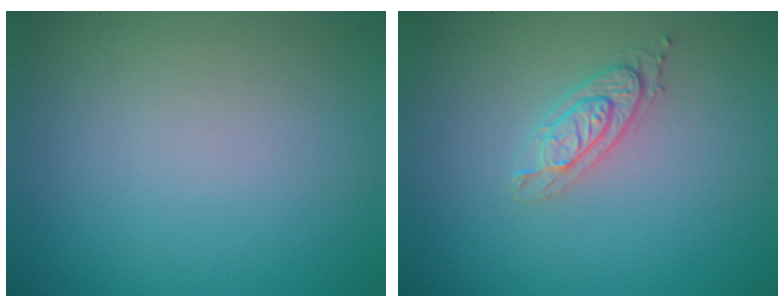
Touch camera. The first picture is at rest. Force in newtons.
{"total": 2.1, "press": 2.1, "slide": 0.3}